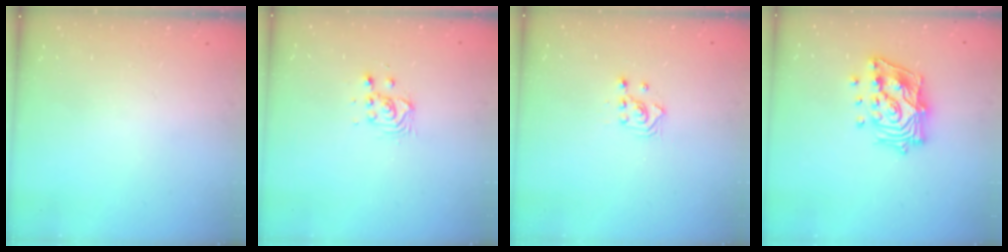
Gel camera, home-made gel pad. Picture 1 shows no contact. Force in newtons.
{"total": 3.4, "press": 3.4, "slide": 0.4}
{"total": 2.3, "press": 2.3, "slide": 0.3}
{"total": 16.3, "press": 16.1, "slide": 2.3}